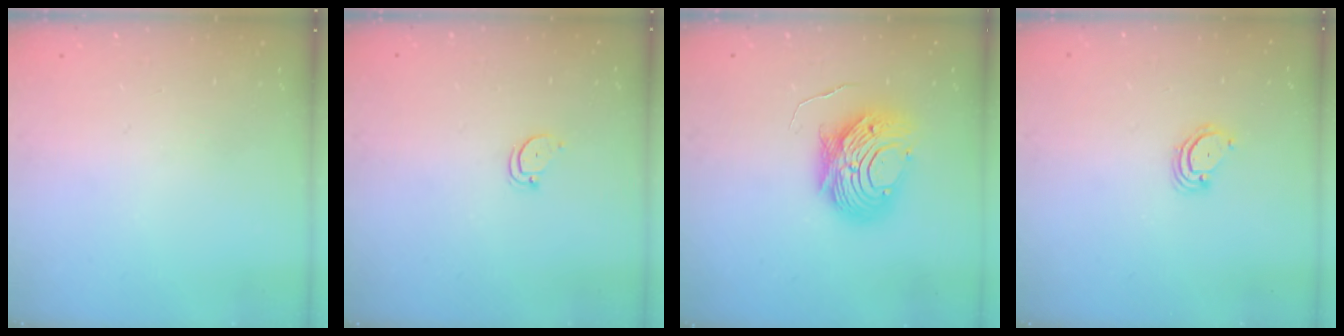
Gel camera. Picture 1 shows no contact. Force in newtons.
{"total": 2.3, "press": 2.3, "slide": 0.2}
{"total": 10.5, "press": 10.5, "slide": 1.0}
{"total": 3.5, "press": 3.5, "slide": 0.3}